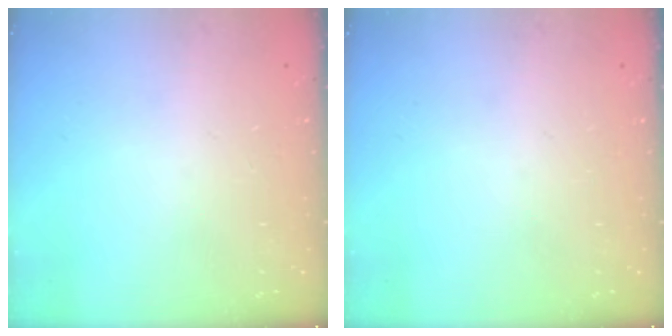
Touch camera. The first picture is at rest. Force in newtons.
{"total": 0.0}